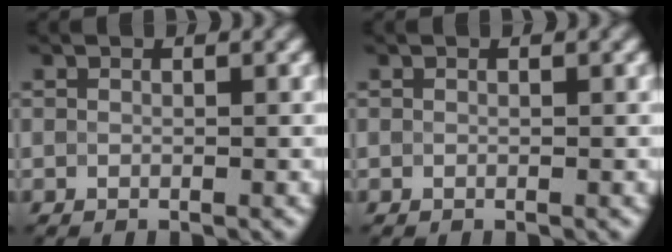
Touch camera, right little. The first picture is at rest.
{"total": 0.0}